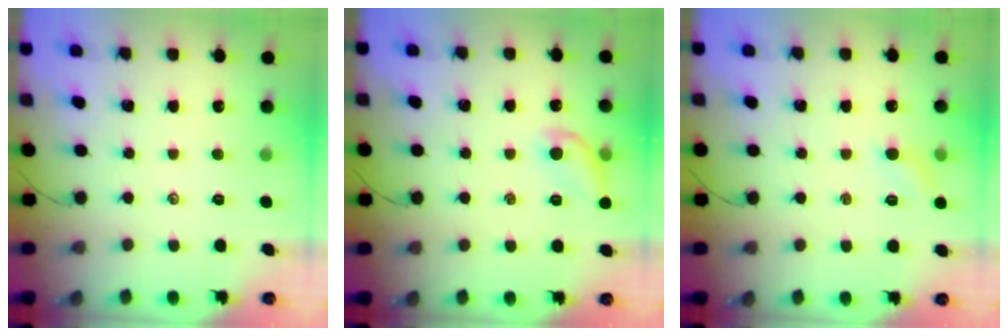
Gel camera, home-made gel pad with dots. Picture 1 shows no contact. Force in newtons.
{"total": 8.8, "press": 8.8, "slide": 0.5}
{"total": 5.8, "press": 5.6, "slide": 1.8}